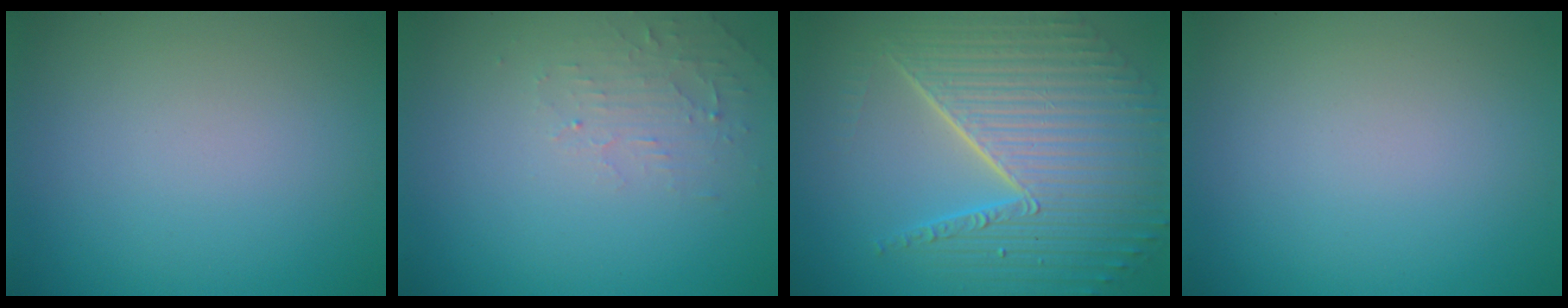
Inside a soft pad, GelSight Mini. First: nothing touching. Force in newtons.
{"total": 2.0, "press": 1.9, "slide": 0.4}
{"total": 10.2, "press": 6.5, "slide": 7.9}
{"total": 0.0}